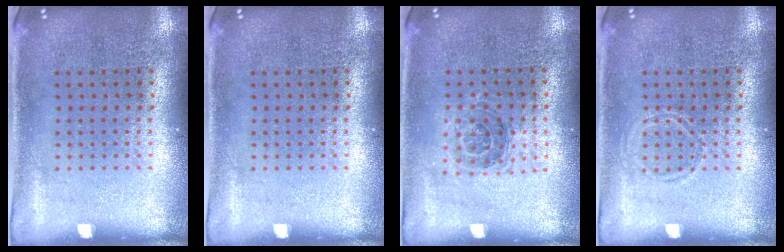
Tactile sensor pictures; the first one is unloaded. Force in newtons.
{"total": 0.0}
{"total": 1.1, "press": 1.0, "slide": 0.4}
{"total": 0.8, "press": 0.8, "slide": 0.1}